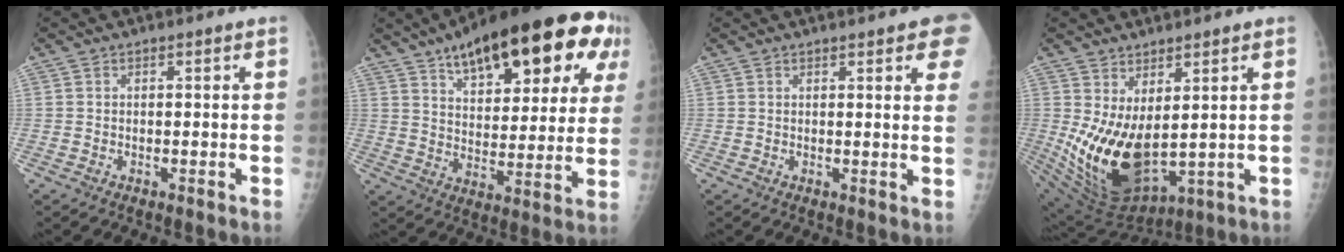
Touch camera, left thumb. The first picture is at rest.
{"total": 26.6, "force": [13.7, 10.8, 20.1], "torque": [-0.261, -0.005, 0.199]}
{"total": 8.1, "force": [4.7, 1.8, 6.4], "torque": [-0.054, -0.006, 0.049]}
{"total": 14.4, "force": [1.9, 7.3, 12.2], "torque": [-0.217, -0.041, 0.068]}